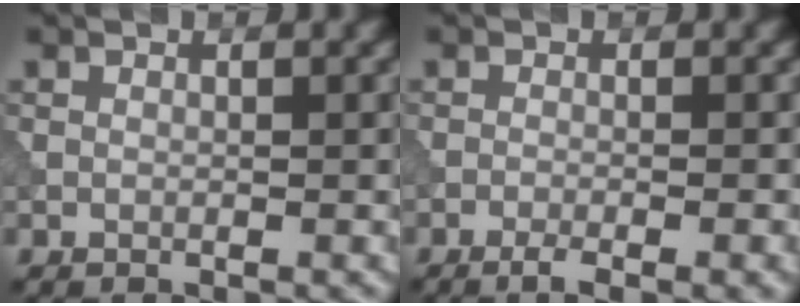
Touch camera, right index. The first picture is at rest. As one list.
[{"total": 3.0, "force": [-1.6, 0.7, 2.4], "torque": [-0.038, -0.001, -0.030]}]